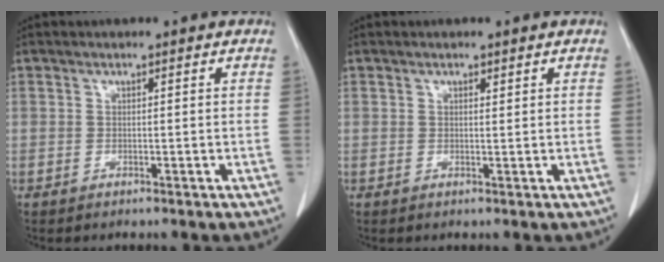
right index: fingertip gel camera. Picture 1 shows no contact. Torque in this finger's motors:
{"motor_torque": [-0.14, 0.04, 0.01, -0.01]}